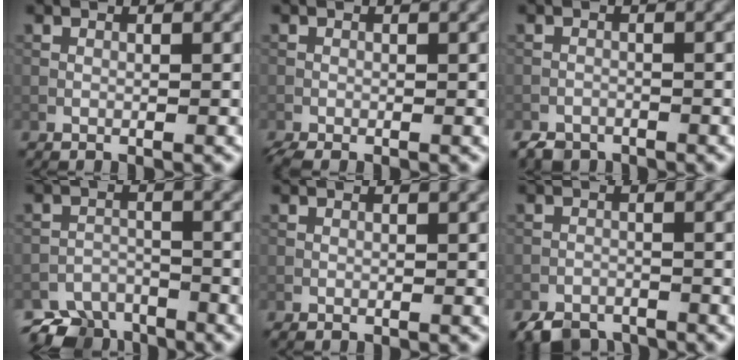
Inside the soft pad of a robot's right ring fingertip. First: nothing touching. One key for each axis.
{"total": 1.7, "fx": -1.3, "fy": 0.6, "fz": 0.8, "tx": -0.019, "ty": -0.006, "tz": -0.029}
{"total": 1.6, "fx": -1.4, "fy": 0.8, "fz": 0.2, "tx": 0.000, "ty": 0.000, "tz": -0.028}
{"total": 5.6, "fx": -4.9, "fy": 2.3, "fz": 1.3, "tx": -0.014, "ty": -0.014, "tz": -0.078}
{"total": 0.0}
{"total": 3.5, "fx": -3.0, "fy": 1.5, "fz": 1.0, "tx": -0.015, "ty": -0.007, "tz": -0.059}